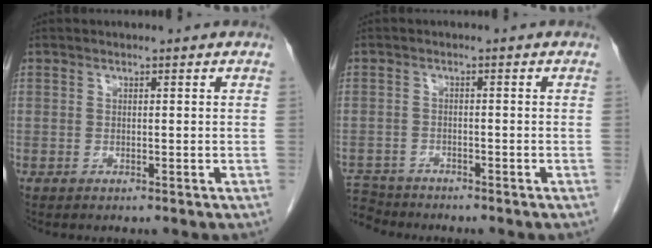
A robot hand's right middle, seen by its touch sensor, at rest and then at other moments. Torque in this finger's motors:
{"motor_torque": [-0.02, -0.27, 0.00, -0.02]}